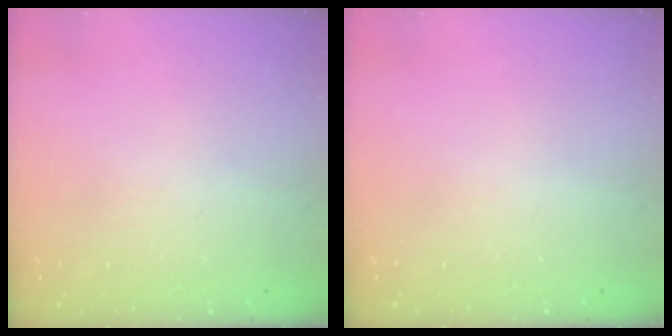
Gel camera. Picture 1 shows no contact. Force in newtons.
{"total": 0.0}